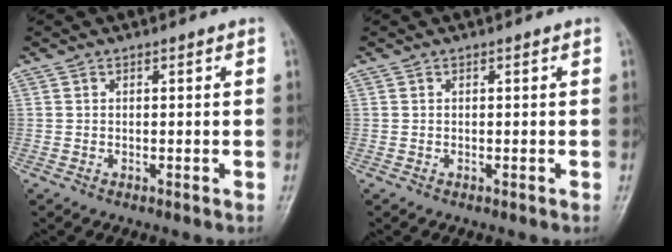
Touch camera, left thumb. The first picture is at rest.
{"total": 0.0}